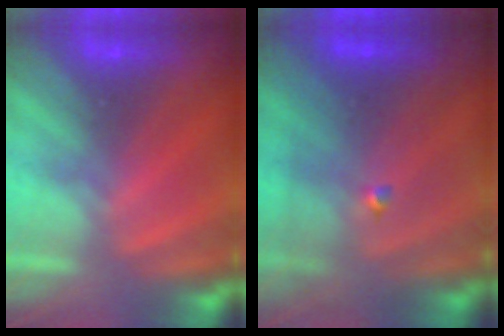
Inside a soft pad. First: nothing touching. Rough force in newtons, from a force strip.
{"total": 4.4}